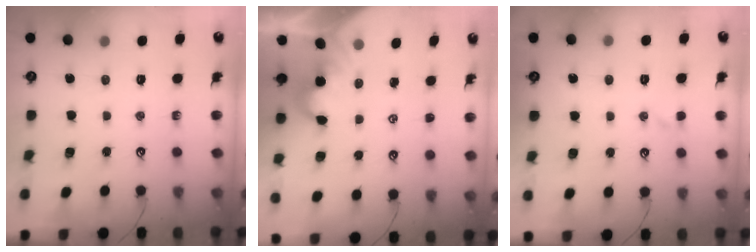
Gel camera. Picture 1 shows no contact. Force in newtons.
{"total": 2.1, "press": 2.0, "slide": 0.5}
{"total": 1.4, "press": 1.3, "slide": 0.3}